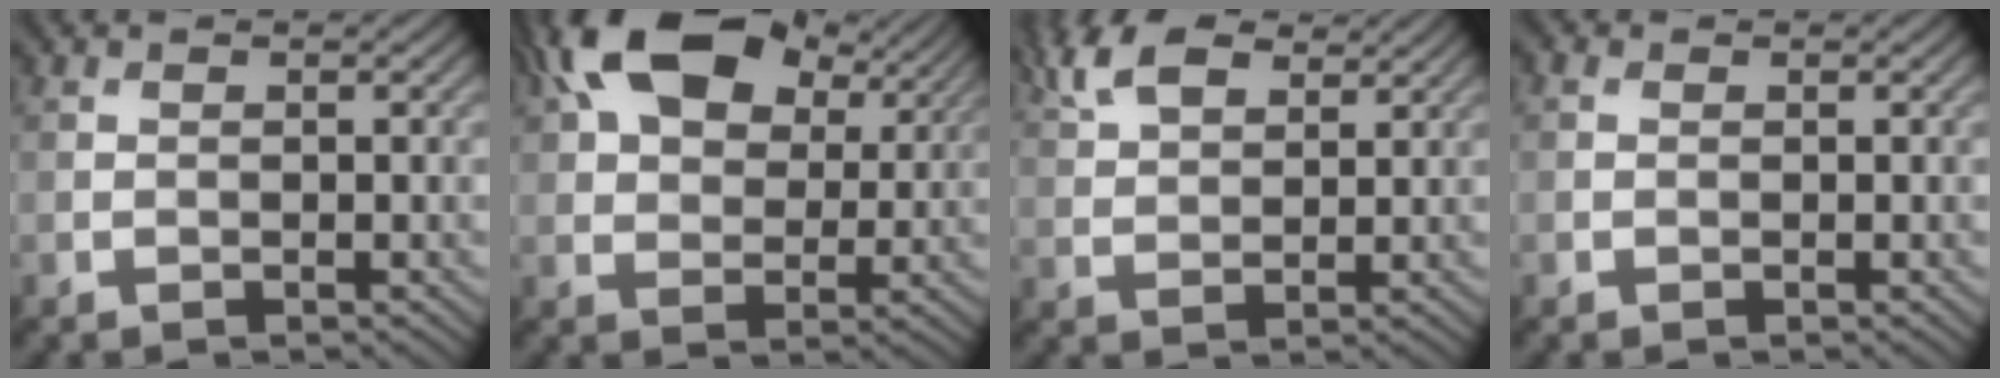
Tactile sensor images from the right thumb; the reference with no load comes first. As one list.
[{"total": 16.2, "force": [8.5, 9.2, 10.3], "torque": [-0.206, 0.027, 0.144]}, {"total": 7.4, "force": [5.1, 3.4, 4.2], "torque": [-0.100, 0.013, 0.107]}, {"total": 0.5, "force": [0.0, 0.5, 0.1], "torque": [-0.003, 0.000, -0.002]}]